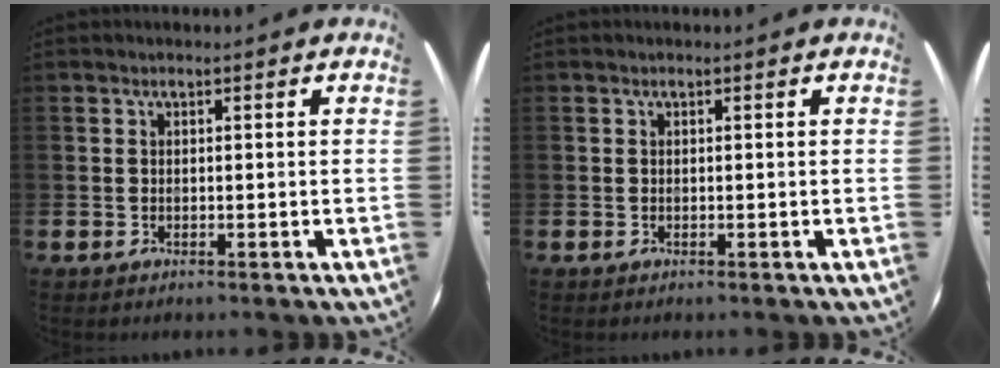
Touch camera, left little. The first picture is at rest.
{"total": 0.0}